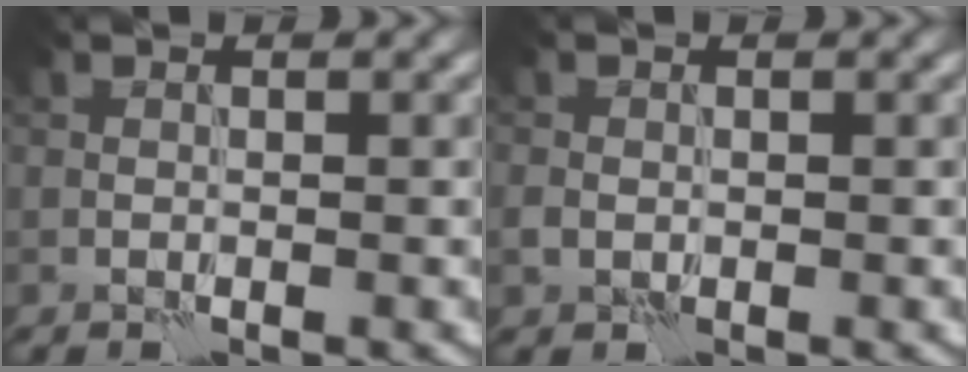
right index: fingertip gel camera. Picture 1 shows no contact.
{"total": 1.0, "force": [-0.1, 0.9, 0.3], "torque": [-0.008, -0.002, -0.006]}